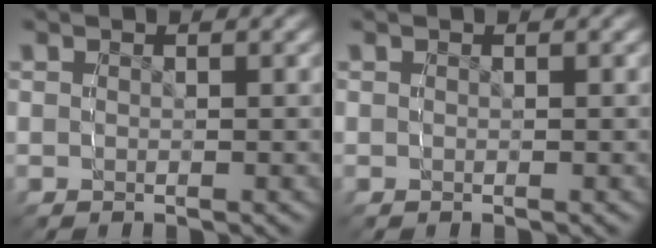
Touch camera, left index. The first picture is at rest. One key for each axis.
{"total": 0.0}